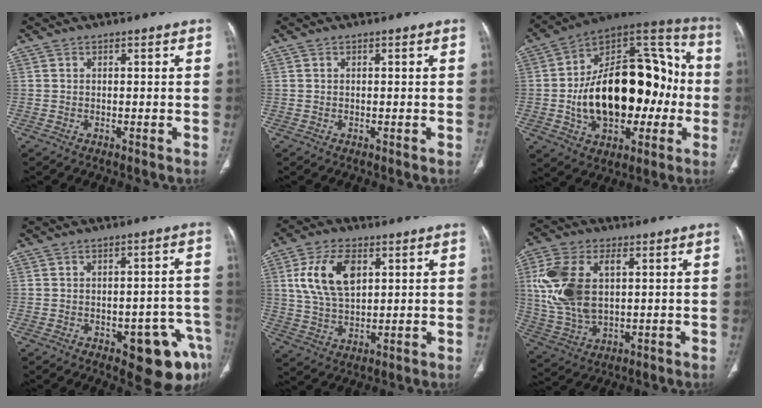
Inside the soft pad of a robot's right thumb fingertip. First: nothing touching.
{"total": 0.0}
{"total": 30.7, "force": [-2.7, 18.0, 24.7], "torque": [-0.375, 0.041, -0.029]}
{"total": 12.4, "force": [-5.8, 5.1, 9.6], "torque": [-0.078, 0.036, -0.062]}
{"total": 11.9, "force": [3.7, 6.7, 9.1], "torque": [-0.167, -0.006, 0.075]}
{"total": 14.9, "force": [2.8, 8.7, 11.8], "torque": [-0.256, 0.001, 0.061]}